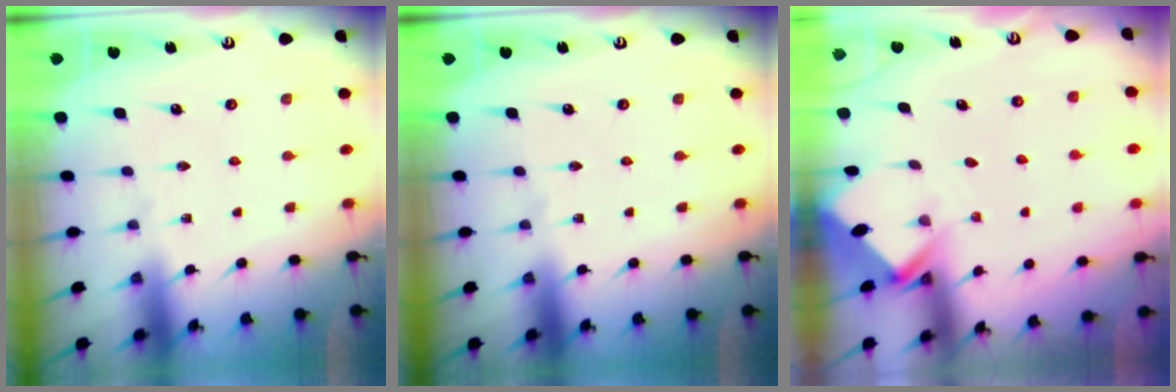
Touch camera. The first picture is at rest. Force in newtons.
{"total": 0.0}
{"total": 2.2, "press": 2.2, "slide": 0.1}